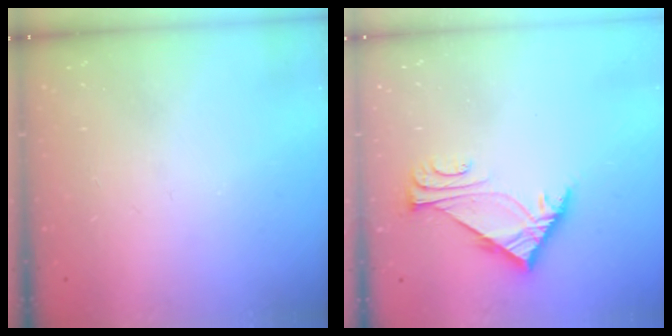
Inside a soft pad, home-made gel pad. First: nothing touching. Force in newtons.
{"total": 6.5, "press": 6.4, "slide": 1.2}